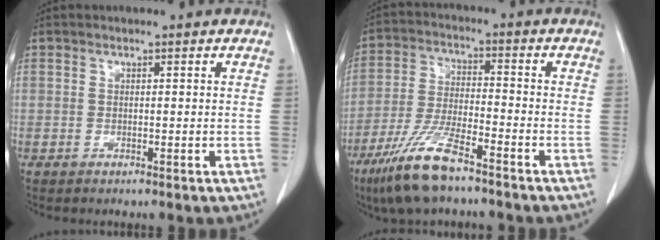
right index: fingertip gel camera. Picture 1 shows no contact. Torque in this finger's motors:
{"motor_torque": [0.46, -0.41, 0.27, 0.16]}